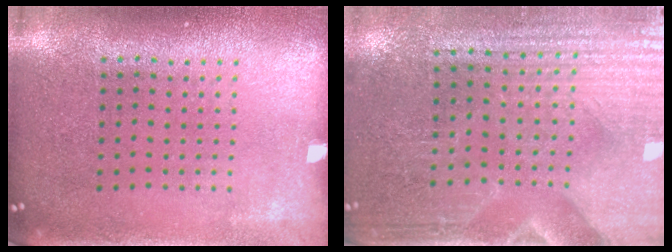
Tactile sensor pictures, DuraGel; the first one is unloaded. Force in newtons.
{"total": 3.5, "press": 3.3, "slide": 1.1}